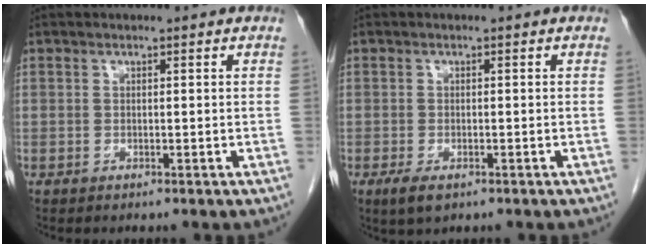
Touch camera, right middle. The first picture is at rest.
{"total": 2.8, "force": [-1.5, 1.2, 2.0], "torque": [-0.045, -0.005, -0.021]}